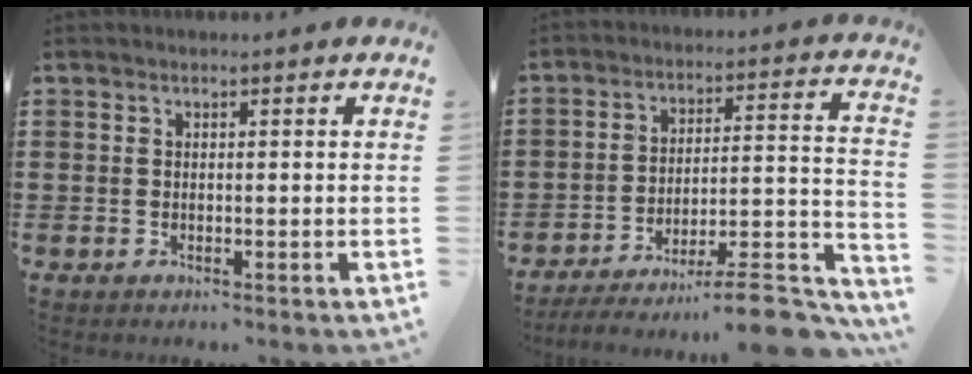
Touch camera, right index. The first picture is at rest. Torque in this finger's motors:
{"motor_torque": [-0.01, -0.04, -1.05, -0.21]}